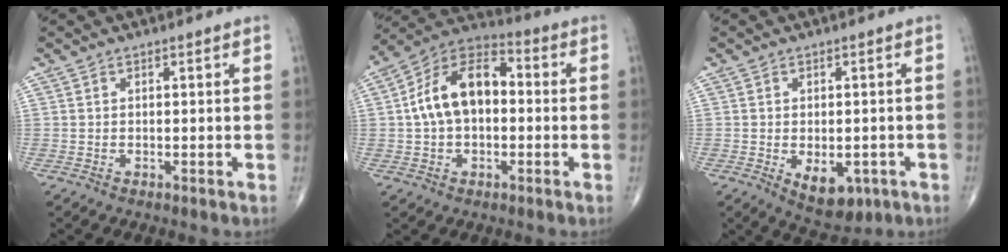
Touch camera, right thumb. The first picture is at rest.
{"total": 14.2, "force": [0.5, 8.9, 11.0], "torque": [-0.178, 0.037, -0.007]}
{"total": 7.4, "force": [-2.4, 4.3, 5.5], "torque": [-0.060, 0.002, -0.021]}